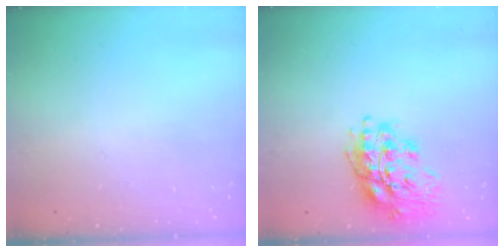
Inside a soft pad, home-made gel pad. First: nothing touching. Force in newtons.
{"total": 17.5, "press": 17.5, "slide": 0.9}